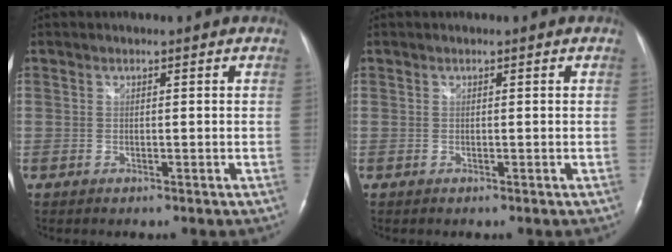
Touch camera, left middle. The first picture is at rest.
{"total": 0.0}